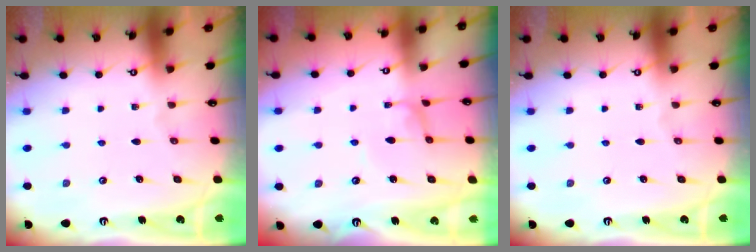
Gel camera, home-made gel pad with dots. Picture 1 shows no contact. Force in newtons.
{"total": 0.6, "press": 0.5, "slide": 0.2}
{"total": 0.0}